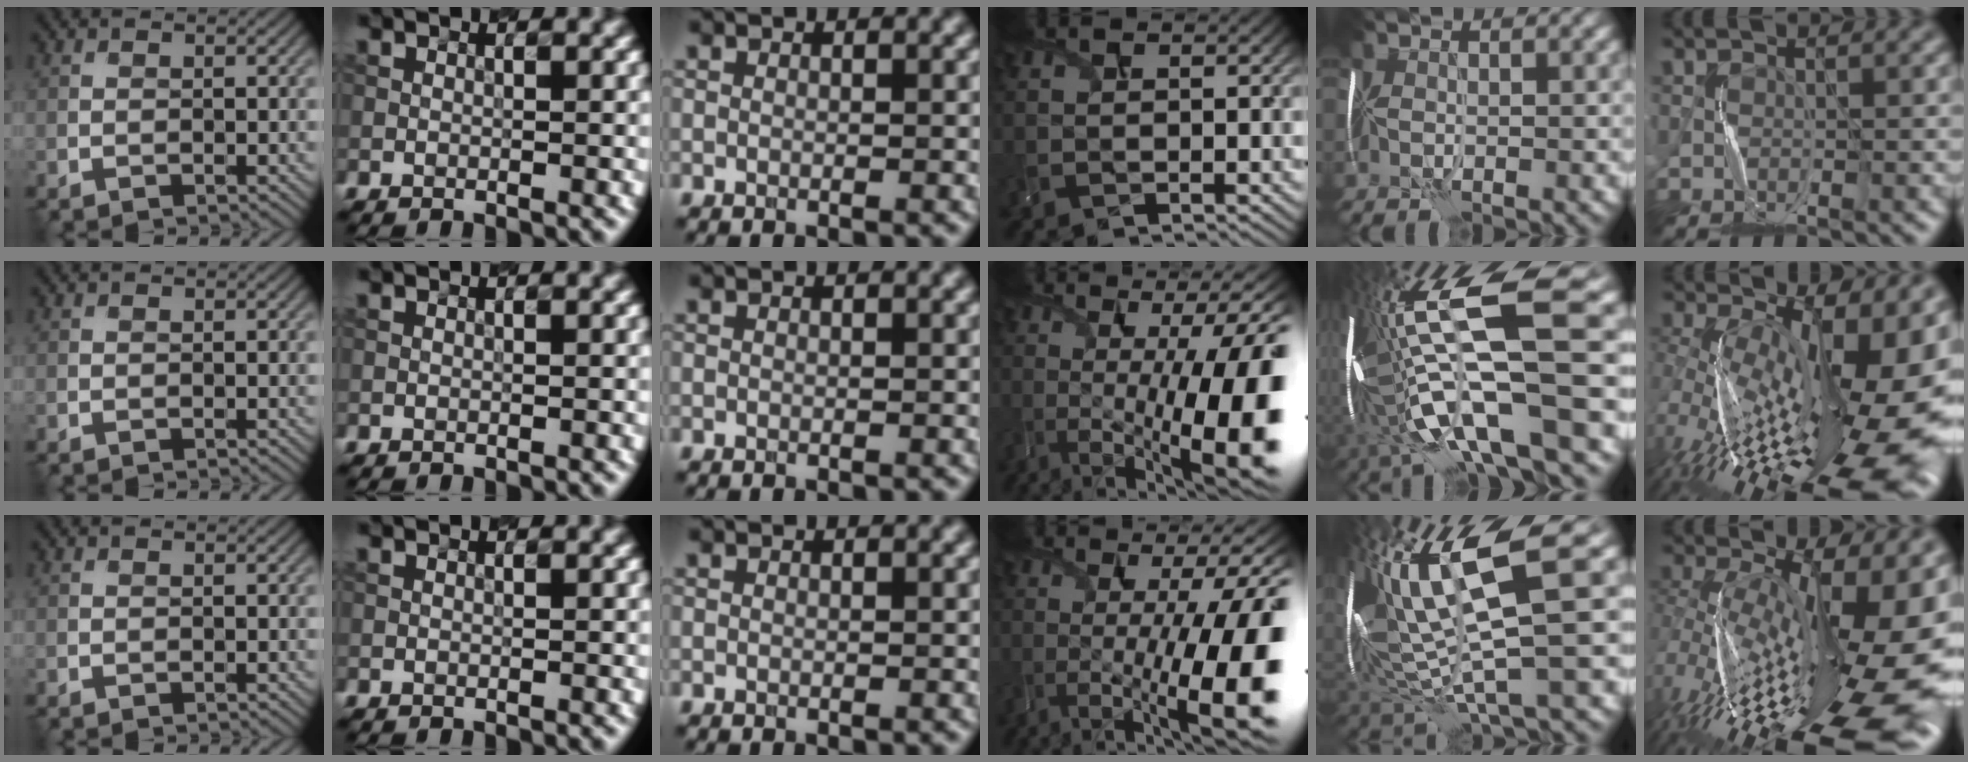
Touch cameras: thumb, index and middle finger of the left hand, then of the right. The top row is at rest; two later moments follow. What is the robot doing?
{"motion": "shake", "object": "plastic piggy bank"}